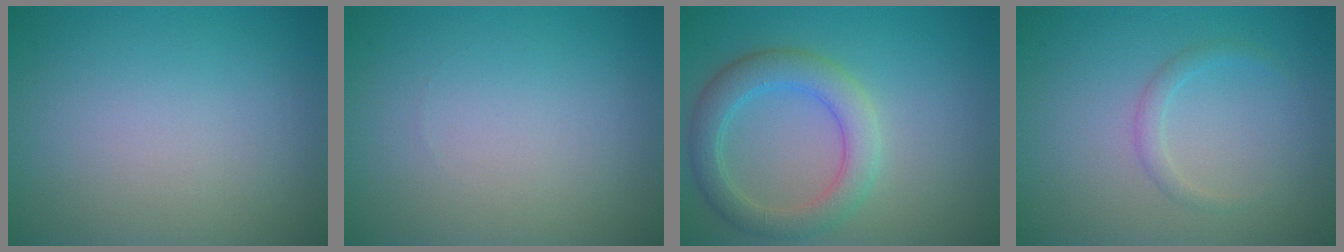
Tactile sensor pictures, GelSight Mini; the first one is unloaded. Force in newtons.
{"total": 0.0}
{"total": 4.3, "press": 4.3, "slide": 0.2}
{"total": 1.2, "press": 1.2, "slide": 0.1}